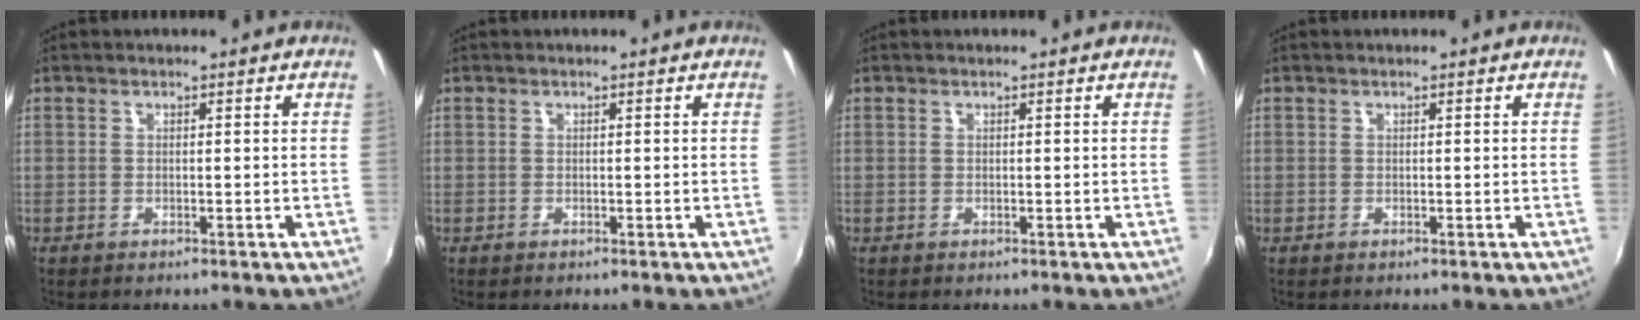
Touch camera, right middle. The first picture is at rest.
{"total": 0.0}
{"total": 0.0}
{"total": 0.0}